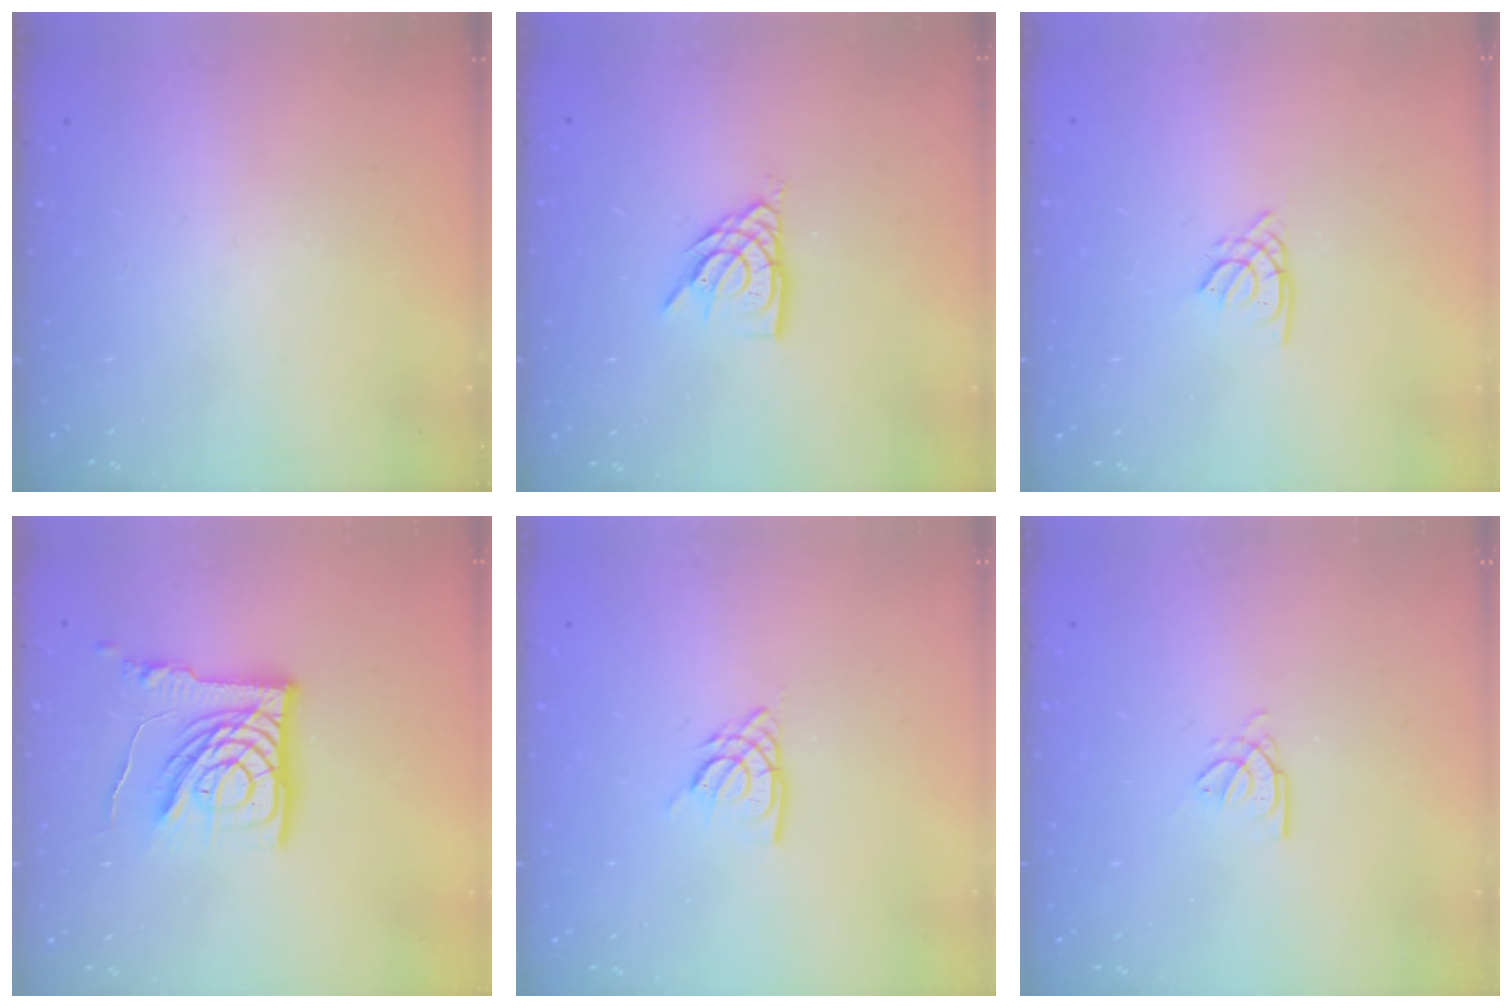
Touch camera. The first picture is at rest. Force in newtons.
{"total": 7.9, "press": 7.8, "slide": 0.6}
{"total": 1.4, "press": 1.4, "slide": 0.3}
{"total": 15.2, "press": 15.1, "slide": 1.4}
{"total": 4.7, "press": 4.7, "slide": 0.4}
{"total": 2.7, "press": 2.7, "slide": 0.4}